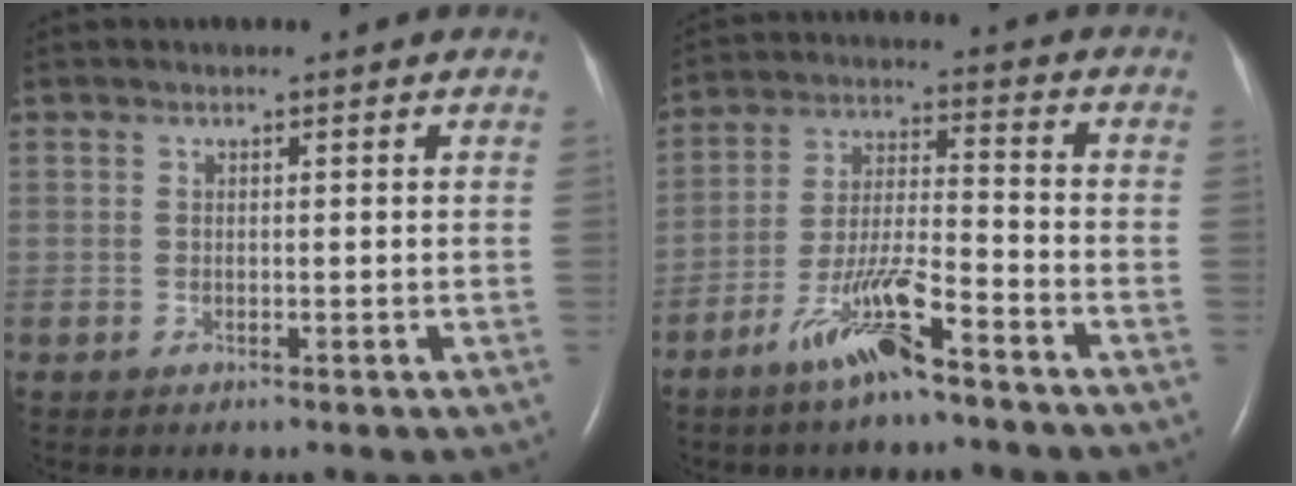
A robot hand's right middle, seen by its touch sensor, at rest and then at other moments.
{"total": 9.9, "force": [-6.7, 1.1, 7.3], "torque": [-0.148, -0.011, -0.127]}